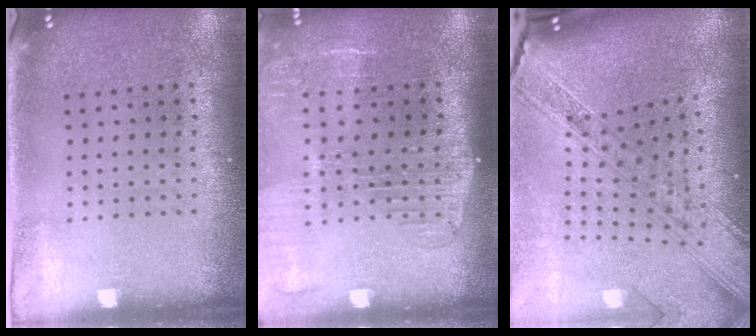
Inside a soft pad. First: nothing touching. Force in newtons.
{"total": 2.2, "press": 1.8, "slide": 1.2}
{"total": 3.2, "press": 2.4, "slide": 2.1}